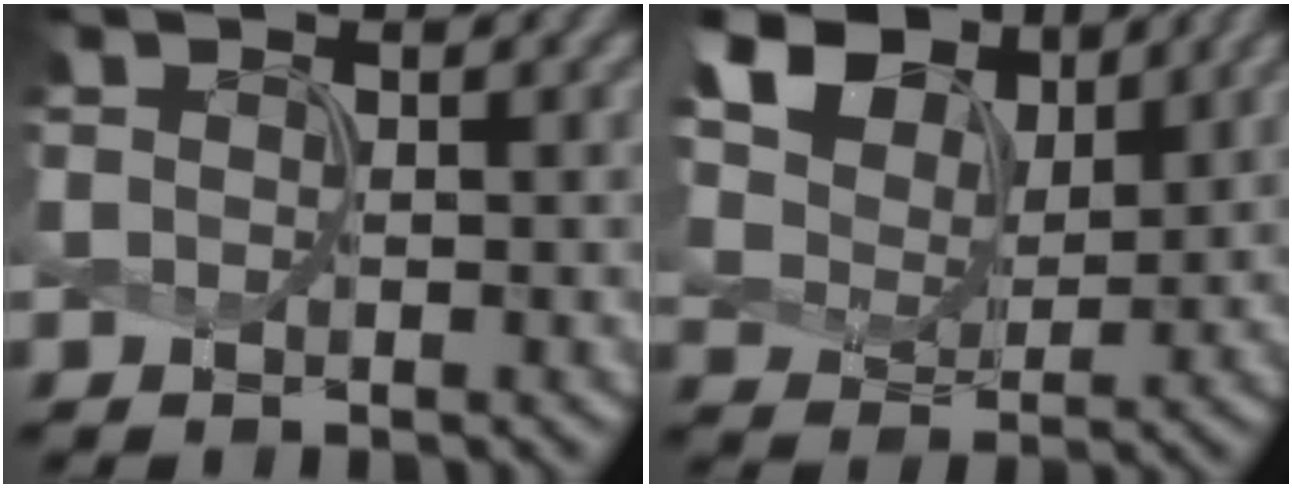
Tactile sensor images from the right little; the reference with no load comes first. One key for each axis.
{"total": 10.7, "fx": 6.4, "fy": 6.7, "fz": 5.4, "tx": -0.140, "ty": 0.021, "tz": 0.108}